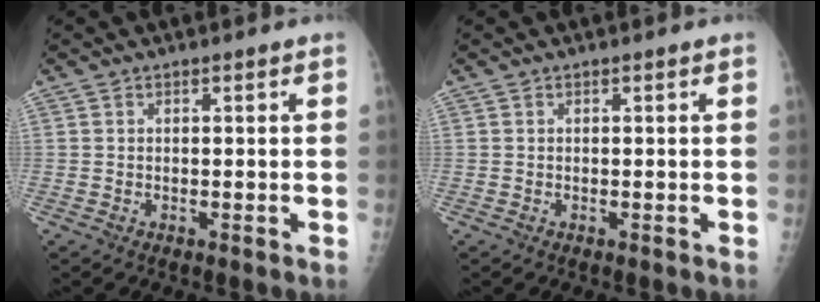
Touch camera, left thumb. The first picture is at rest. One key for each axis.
{"total": 0.0}